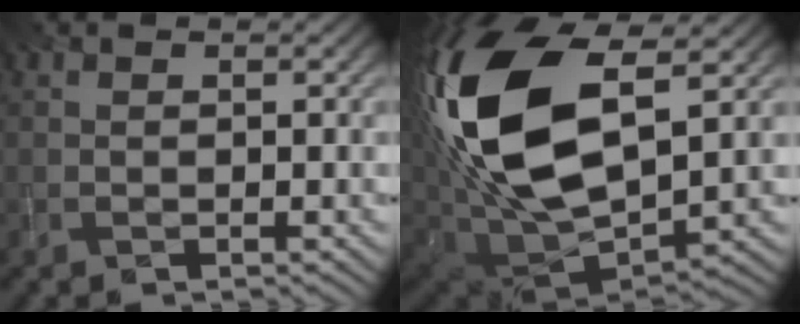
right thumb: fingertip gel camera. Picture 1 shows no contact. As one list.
[{"total": 19.9, "force": [5.0, 11.1, 15.7], "torque": [-0.364, 0.006, 0.092]}]